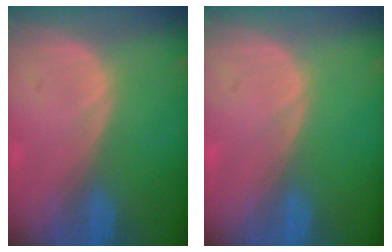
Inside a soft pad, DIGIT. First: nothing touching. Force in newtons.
{"total": 0.0}